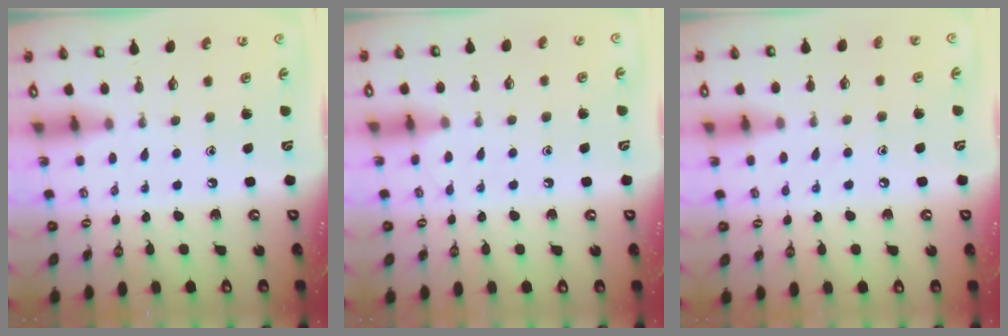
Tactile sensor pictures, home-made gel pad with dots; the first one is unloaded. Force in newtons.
{"total": 4.3, "press": 4.3, "slide": 0.5}
{"total": 6.5, "press": 6.4, "slide": 0.8}